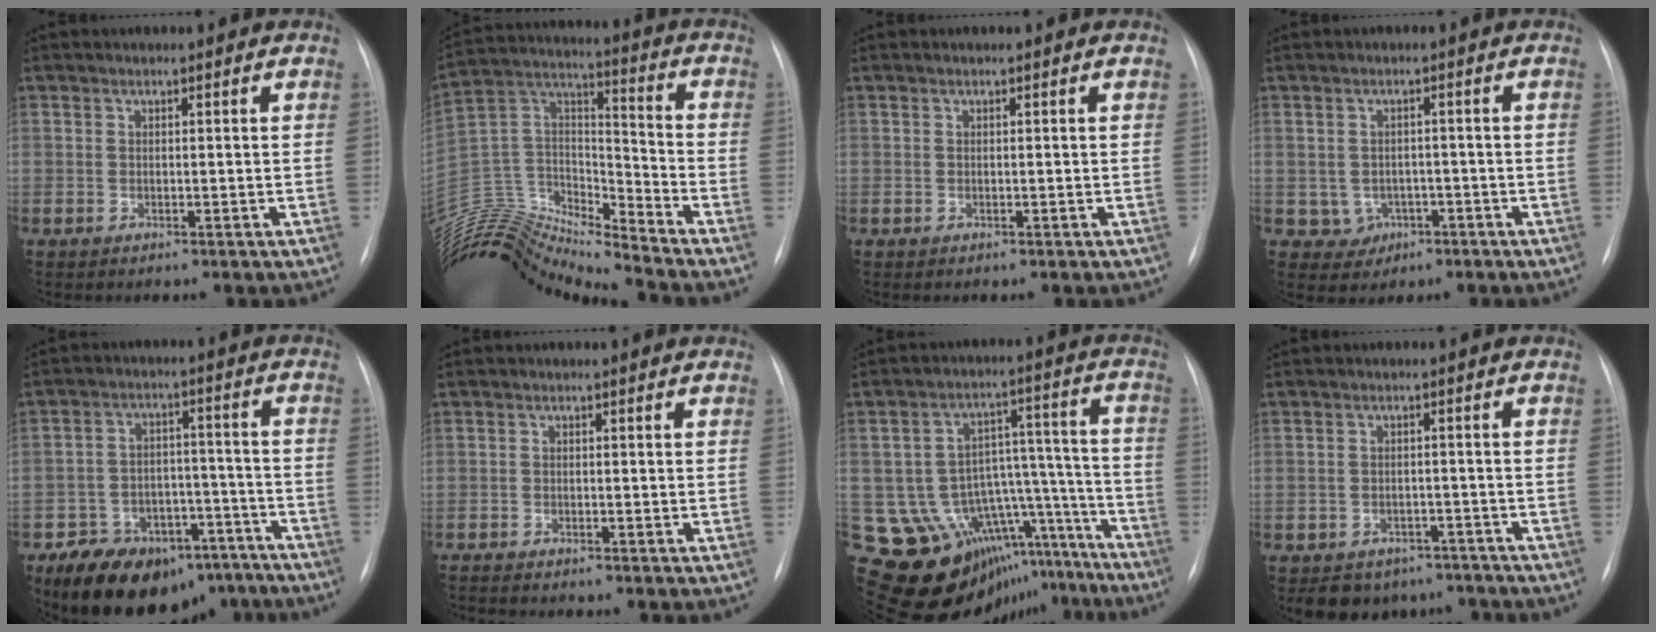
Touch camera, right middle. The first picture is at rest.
{"total": 17.4, "force": [-17.1, 0.1, 3.1], "torque": [-0.057, 0.063, -0.312]}
{"total": 0.0}
{"total": 3.3, "force": [-1.1, 3.1, 0.6], "torque": [-0.005, 0.007, -0.006]}
{"total": 16.4, "force": [-12.5, 8.5, 6.3], "torque": [-0.090, 0.035, -0.177]}
{"total": 2.2, "force": [-2.1, -0.5, 0.6], "torque": [-0.012, -0.008, -0.034]}
{"total": 20.4, "force": [-14.5, 12.2, 7.3], "torque": [-0.097, 0.093, -0.182]}
{"total": 8.0, "force": [-6.3, 4.7, 1.0], "torque": [-0.006, 0.013, -0.076]}